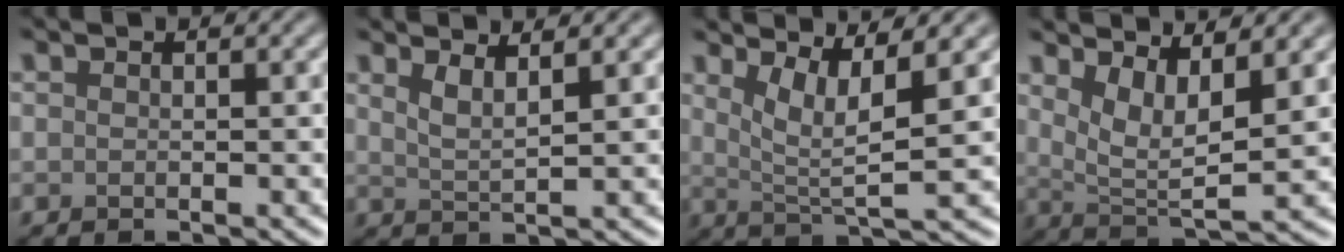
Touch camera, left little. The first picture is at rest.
{"total": 2.4, "force": [1.6, 0.6, 1.7], "torque": [-0.025, -0.003, 0.030]}
{"total": 4.8, "force": [2.2, 0.9, 4.1], "torque": [-0.074, -0.006, 0.043]}
{"total": 4.9, "force": [2.4, 1.5, 4.0], "torque": [-0.081, -0.011, 0.052]}